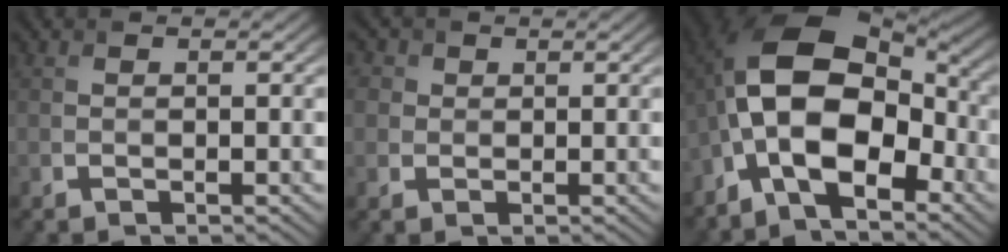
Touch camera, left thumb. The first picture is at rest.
{"total": 3.1, "force": [1.2, 2.7, 1.0], "torque": [-0.036, 0.001, 0.013]}
{"total": 15.1, "force": [-4.0, 8.2, 12.1], "torque": [-0.238, -0.006, -0.077]}